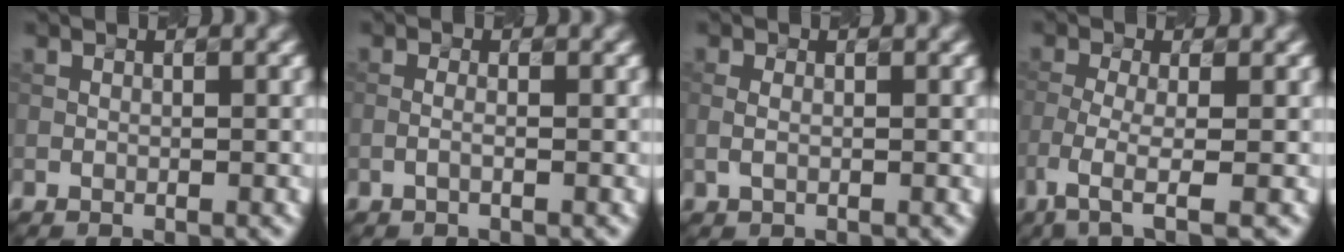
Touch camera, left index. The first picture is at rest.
{"total": 0.8, "force": [-0.3, 0.2, 0.7], "torque": [-0.012, 0.006, -0.009]}
{"total": 0.7, "force": [0.0, 0.4, 0.6], "torque": [-0.017, 0.002, -0.001]}
{"total": 4.0, "force": [-2.2, 0.9, 3.2], "torque": [-0.065, -0.002, -0.047]}